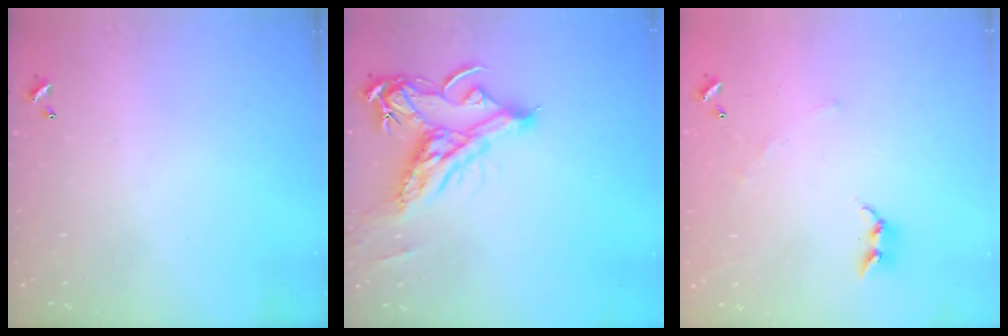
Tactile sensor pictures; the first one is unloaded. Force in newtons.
{"total": 8.6, "press": 8.4, "slide": 1.8}
{"total": 3.9, "press": 3.9, "slide": 0.2}